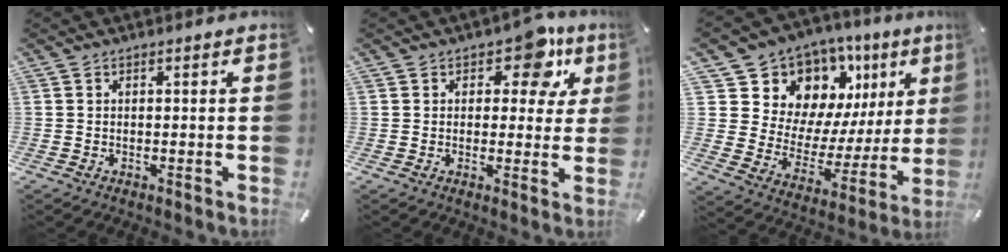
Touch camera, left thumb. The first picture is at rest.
{"total": 9.4, "force": [5.0, 5.5, 5.8], "torque": [-0.049, -0.032, 0.078]}
{"total": 11.5, "force": [8.1, 8.0, 1.9], "torque": [-0.018, -0.102, 0.144]}